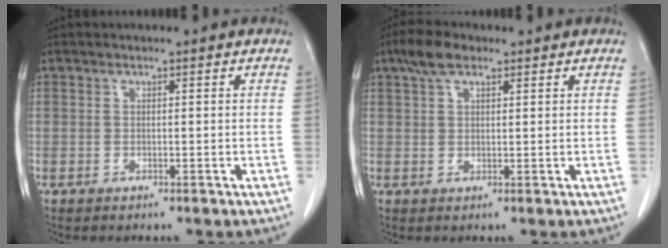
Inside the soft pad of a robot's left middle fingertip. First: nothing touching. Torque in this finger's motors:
{"motor_torque": [0.16, -0.11, -0.02, -0.02]}